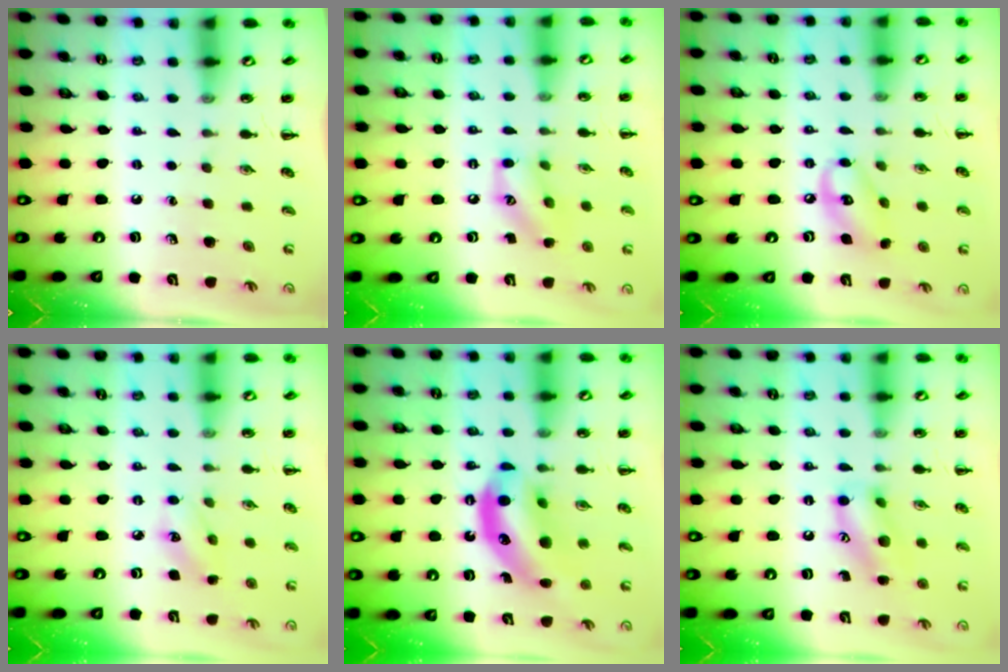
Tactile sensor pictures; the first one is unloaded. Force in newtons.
{"total": 9.8, "press": 9.8, "slide": 0.3}
{"total": 10.1, "press": 9.9, "slide": 1.9}
{"total": 5.5, "press": 5.4, "slide": 1.2}
{"total": 13.5, "press": 13.0, "slide": 3.5}
{"total": 12.7, "press": 12.6, "slide": 1.4}